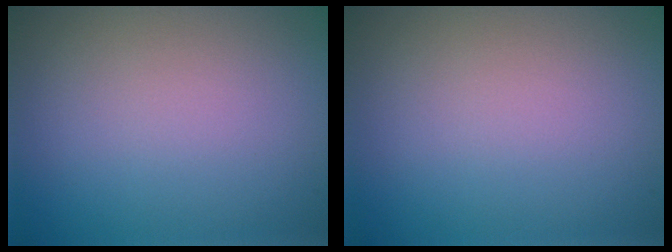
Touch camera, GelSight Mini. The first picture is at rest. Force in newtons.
{"total": 0.0}